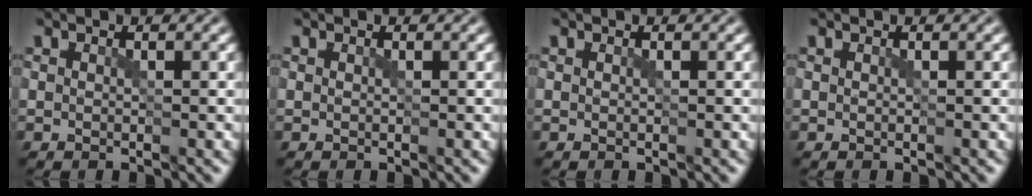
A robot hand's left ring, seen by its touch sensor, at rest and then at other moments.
{"total": 0.0}
{"total": 0.0}
{"total": 0.0}